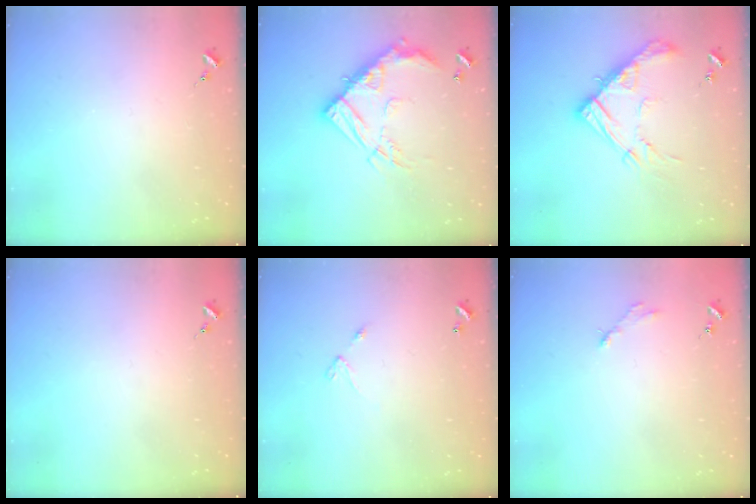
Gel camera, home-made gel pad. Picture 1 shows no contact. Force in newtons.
{"total": 19.4, "press": 19.2, "slide": 2.1}
{"total": 16.8, "press": 16.7, "slide": 1.7}
{"total": 0.0}
{"total": 4.2, "press": 4.2, "slide": 0.4}
{"total": 2.8, "press": 2.8, "slide": 0.4}